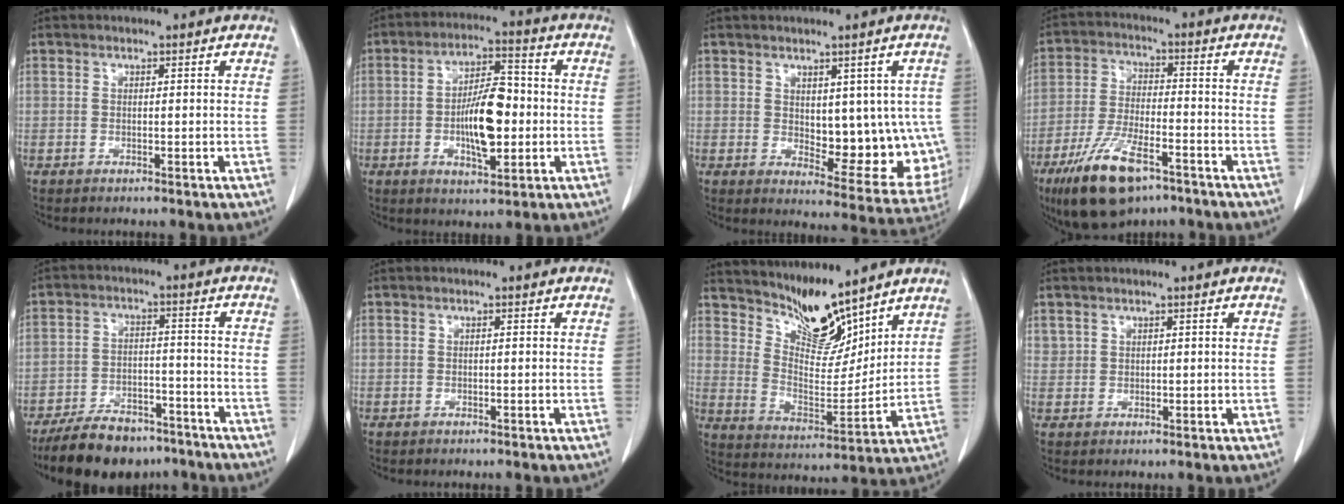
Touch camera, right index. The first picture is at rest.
{"total": 10.3, "force": [-1.4, 3.5, 9.6], "torque": [-0.175, 0.009, -0.020]}
{"total": 12.3, "force": [0.5, 6.2, 10.6], "torque": [-0.118, -0.001, 0.027]}
{"total": 12.9, "force": [-8.1, 4.2, 9.1], "torque": [-0.185, -0.014, -0.139]}
{"total": 13.1, "force": [-10.8, 5.3, 5.3], "torque": [-0.079, 0.004, -0.168]}
{"total": 0.0}
{"total": 10.4, "force": [9.2, 2.5, 4.1], "torque": [-0.079, -0.007, 0.178]}
{"total": 1.5, "force": [1.0, 1.1, 0.3], "torque": [0.003, 0.004, 0.020]}